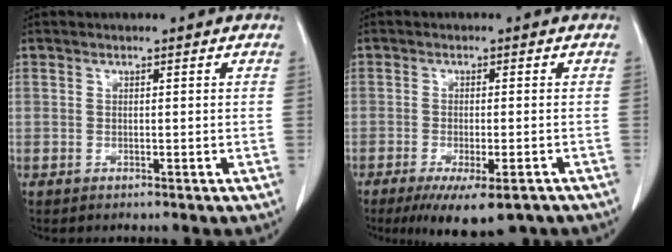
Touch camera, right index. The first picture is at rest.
{"total": 10.1, "force": [-7.0, 2.4, 6.8], "torque": [-0.095, -0.018, -0.103]}